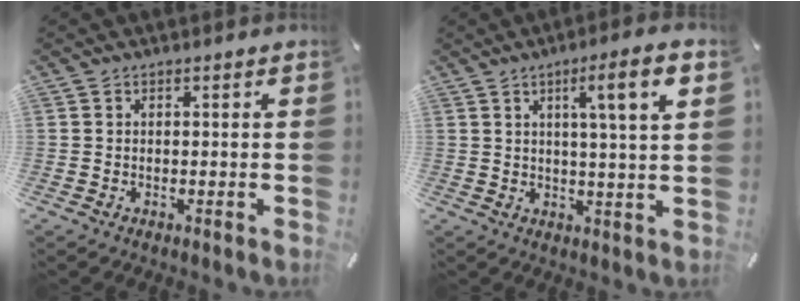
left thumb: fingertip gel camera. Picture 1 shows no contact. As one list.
[{"total": 9.4, "force": [3.7, 0.5, 8.7], "torque": [-0.141, -0.004, 0.049]}]